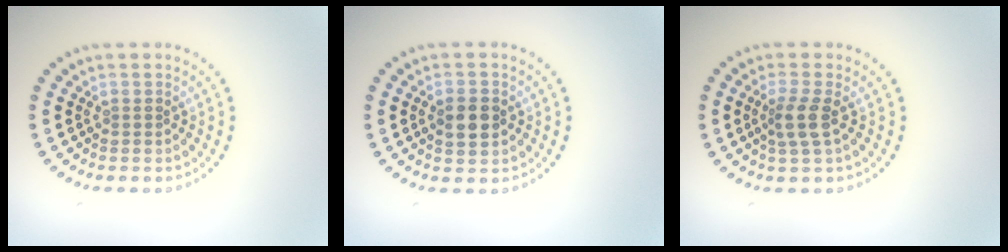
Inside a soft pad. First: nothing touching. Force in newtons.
{"total": 2.5, "press": 2.5, "slide": 0.2}
{"total": 2.3, "press": 1.9, "slide": 1.3}